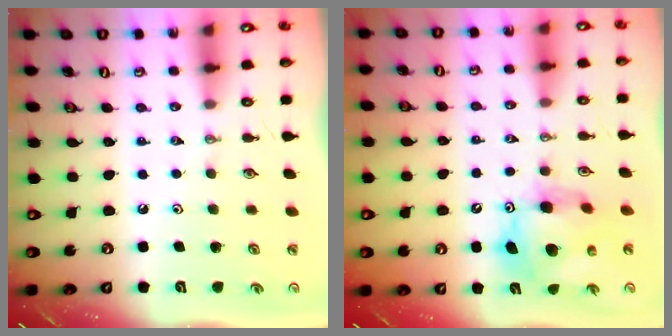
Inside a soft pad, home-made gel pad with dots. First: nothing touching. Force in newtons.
{"total": 13.3, "press": 13.3, "slide": 1.2}